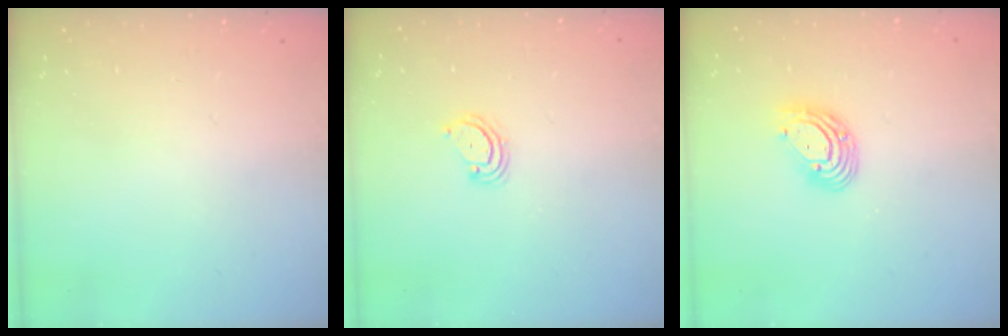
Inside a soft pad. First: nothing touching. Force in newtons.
{"total": 3.5, "press": 3.4, "slide": 0.4}
{"total": 9.6, "press": 9.4, "slide": 1.9}